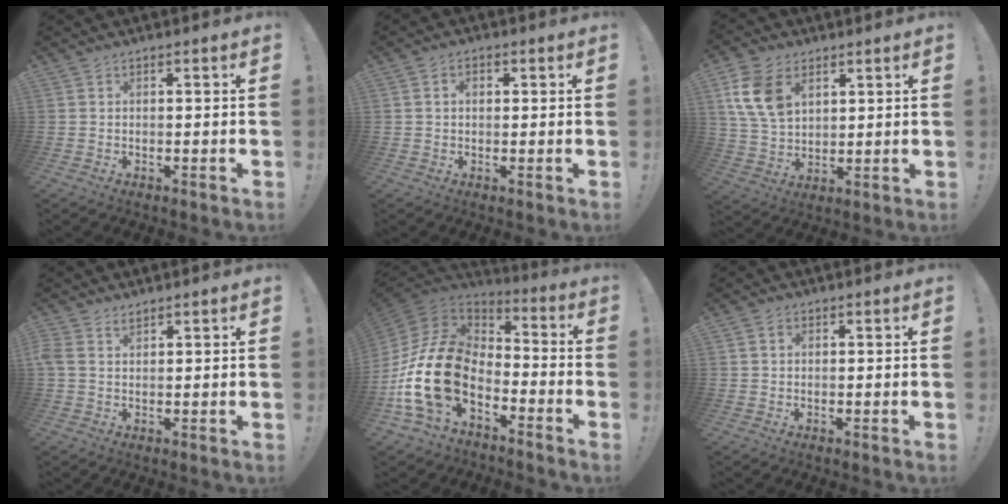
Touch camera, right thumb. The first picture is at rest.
{"total": 2.4, "force": [0.4, 1.7, 1.7], "torque": [-0.022, 0.002, 0.004]}
{"total": 13.4, "force": [5.8, 9.1, 7.9], "torque": [-0.147, -0.013, 0.113]}
{"total": 2.5, "force": [1.7, 1.3, 1.3], "torque": [-0.024, -0.005, 0.033]}
{"total": 20.1, "force": [-5.6, 12.7, 14.6], "torque": [-0.308, 0.031, -0.089]}
{"total": 1.4, "force": [0.5, 1.1, 0.7], "torque": [-0.007, 0.000, 0.009]}